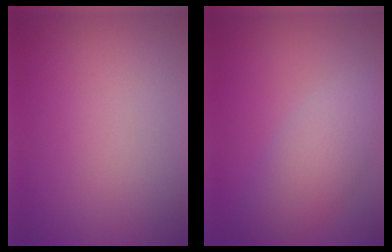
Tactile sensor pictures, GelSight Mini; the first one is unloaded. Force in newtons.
{"total": 4.8, "press": 4.8, "slide": 0.4}